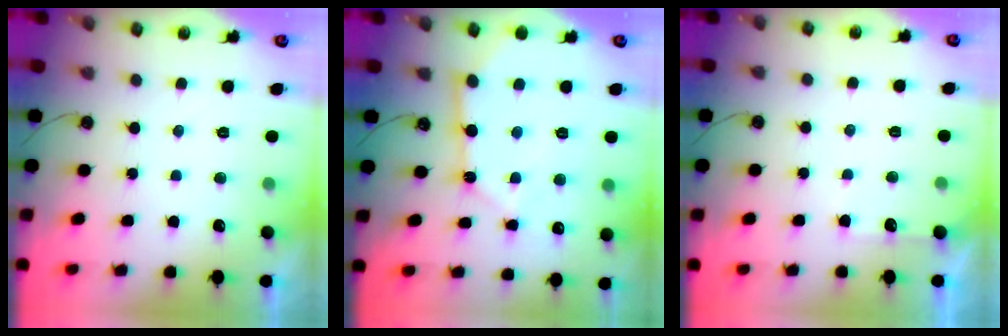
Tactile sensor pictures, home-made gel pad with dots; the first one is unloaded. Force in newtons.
{"total": 11.4, "press": 11.3, "slide": 1.0}
{"total": 4.3, "press": 4.3, "slide": 0.6}